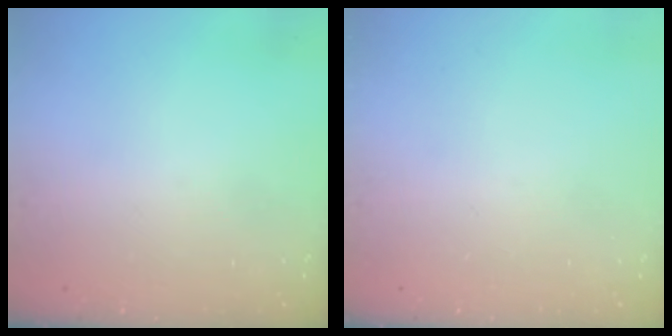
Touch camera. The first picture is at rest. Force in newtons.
{"total": 0.0}